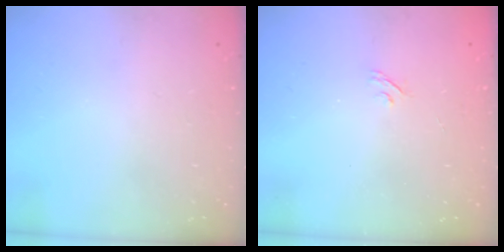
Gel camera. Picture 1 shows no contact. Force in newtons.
{"total": 2.2, "press": 1.9, "slide": 1.1}